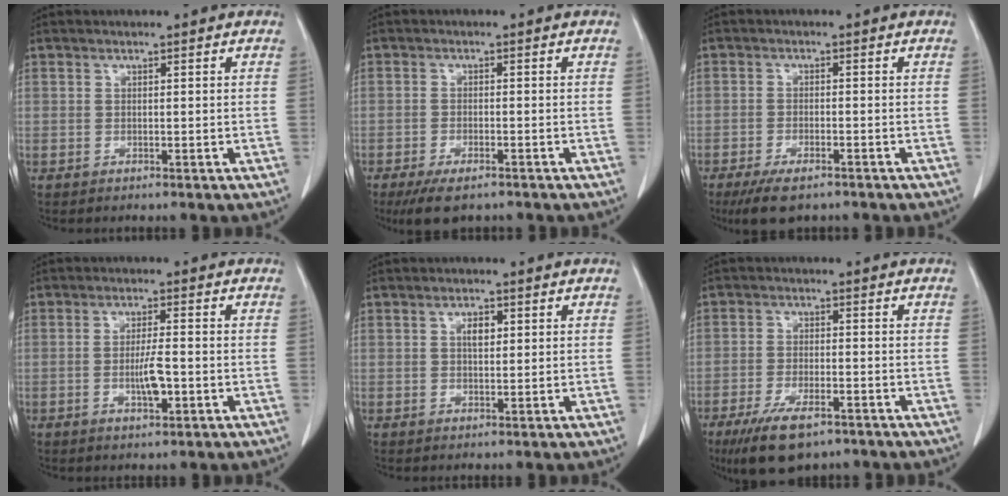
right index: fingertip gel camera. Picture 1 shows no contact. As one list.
[{"total": 5.4, "force": [-3.9, 1.8, 3.3], "torque": [-0.058, -0.008, -0.063]}, {"total": 5.9, "force": [-4.3, 1.9, 3.6], "torque": [-0.066, -0.009, -0.070]}, {"total": 4.4, "force": [-1.1, 0.8, 4.2], "torque": [-0.078, -0.003, -0.017]}, {"total": 2.2, "force": [0.7, 1.0, 1.8], "torque": [-0.029, 0.000, 0.009]}, {"total": 8.7, "force": [-5.8, 2.9, 5.8], "torque": [-0.111, -0.014, -0.095]}]